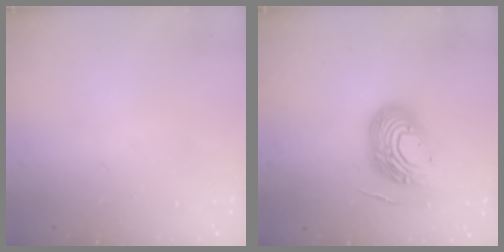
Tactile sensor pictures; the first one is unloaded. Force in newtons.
{"total": 15.1, "press": 15.0, "slide": 2.0}